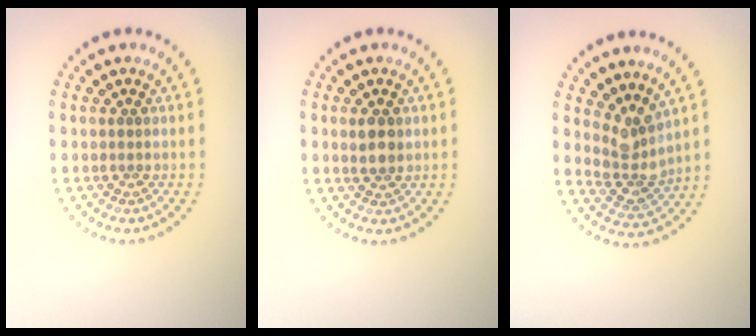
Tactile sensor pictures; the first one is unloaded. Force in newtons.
{"total": 2.0, "press": 1.9, "slide": 0.5}
{"total": 3.2, "press": 2.7, "slide": 1.7}